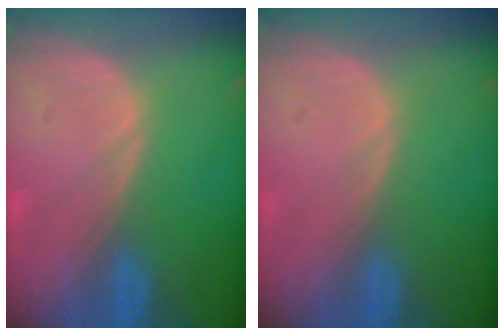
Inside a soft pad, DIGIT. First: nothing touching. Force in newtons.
{"total": 0.0}